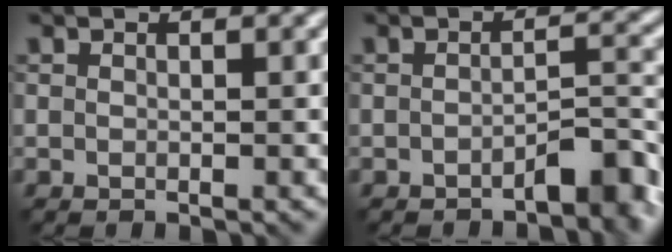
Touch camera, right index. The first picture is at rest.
{"total": 3.8, "force": [-3.0, 1.0, 2.1], "torque": [-0.026, 0.006, -0.047]}